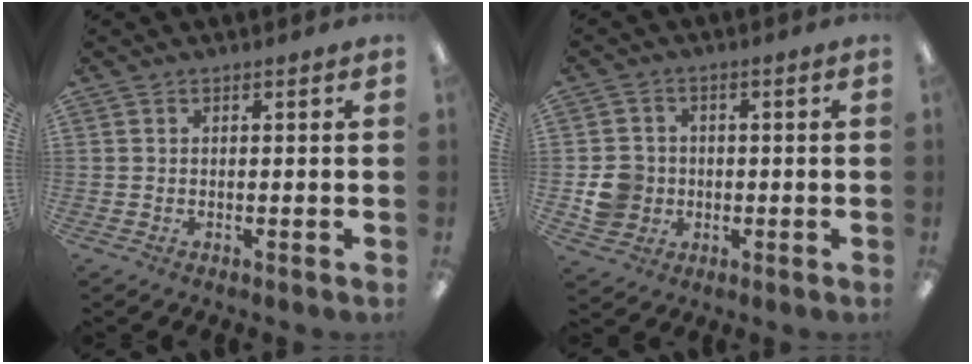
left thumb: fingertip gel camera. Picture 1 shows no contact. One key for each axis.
{"total": 6.9, "fx": -1.0, "fy": 6.4, "fz": 2.2, "tx": -0.044, "ty": 0.013, "tz": -0.017}